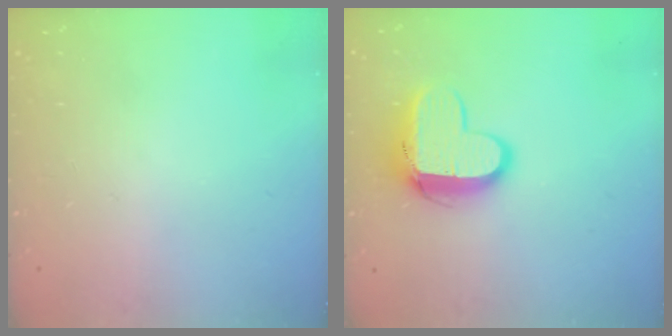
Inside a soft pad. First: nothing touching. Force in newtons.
{"total": 11.2, "press": 11.2, "slide": 1.1}